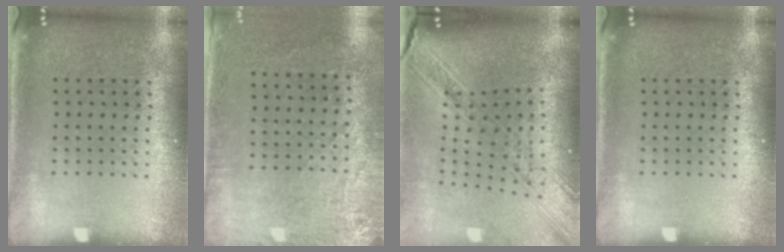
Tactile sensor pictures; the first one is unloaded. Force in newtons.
{"total": 2.8, "press": 2.2, "slide": 1.6}
{"total": 2.2, "press": 1.9, "slide": 1.1}
{"total": 0.0}